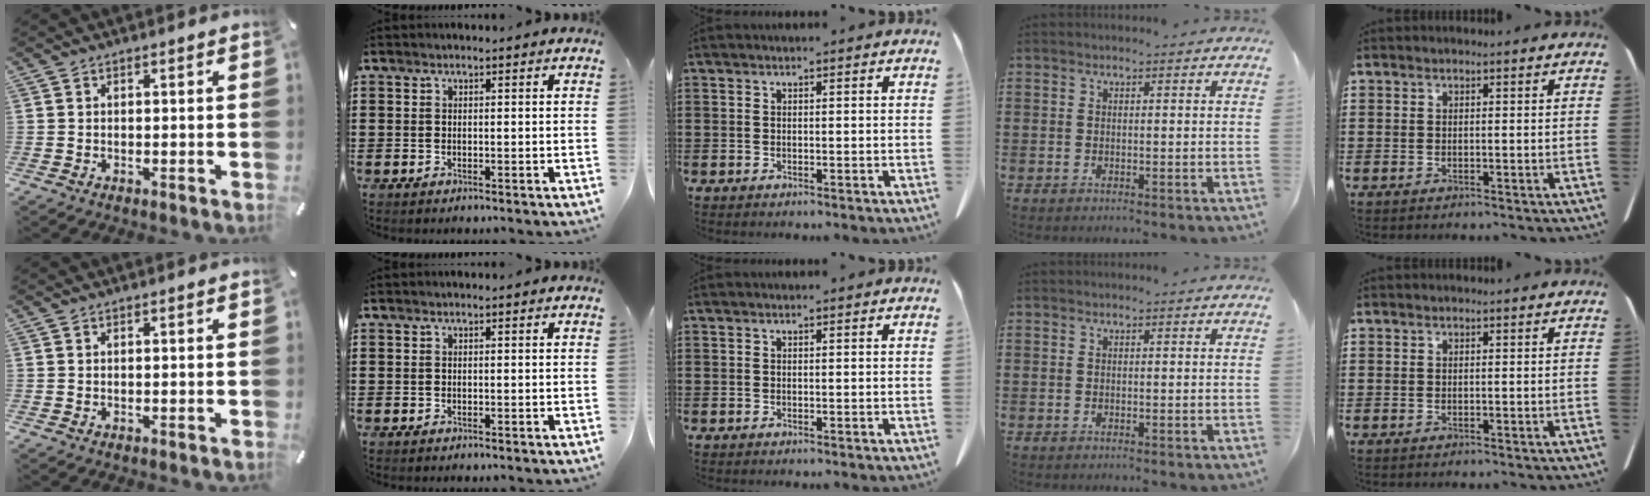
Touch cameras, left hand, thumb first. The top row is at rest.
{}